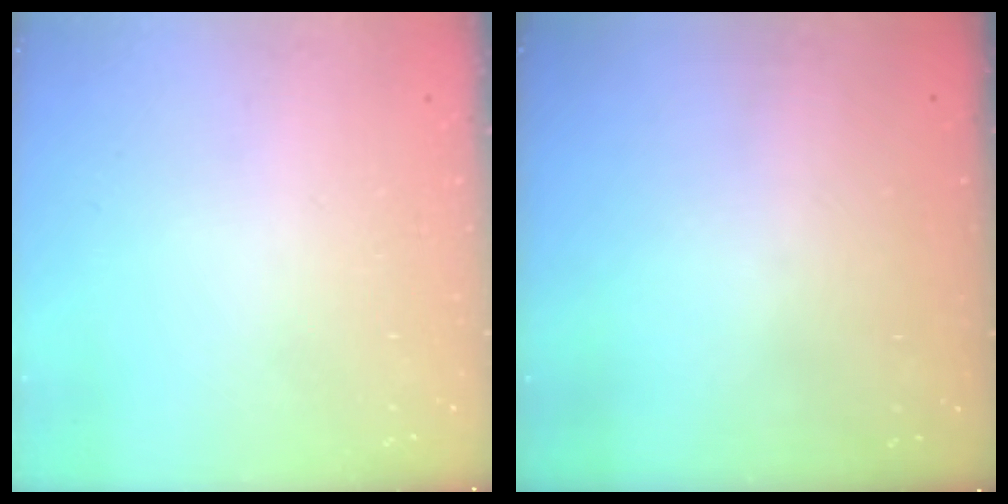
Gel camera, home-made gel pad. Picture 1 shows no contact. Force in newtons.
{"total": 2.9, "press": 2.9, "slide": 0.3}